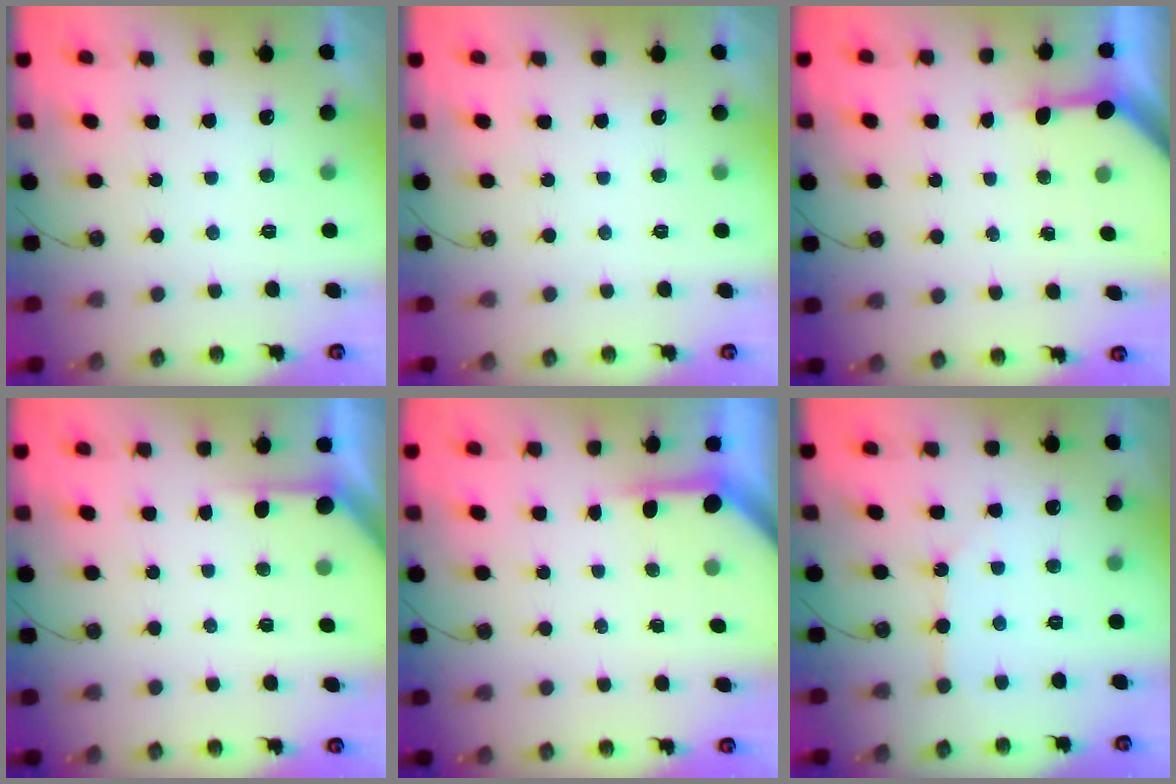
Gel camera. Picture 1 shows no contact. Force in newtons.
{"total": 0.0}
{"total": 3.4, "press": 3.4, "slide": 0.4}
{"total": 2.6, "press": 2.6, "slide": 0.3}
{"total": 3.8, "press": 3.8, "slide": 0.3}
{"total": 2.4, "press": 2.4, "slide": 0.2}